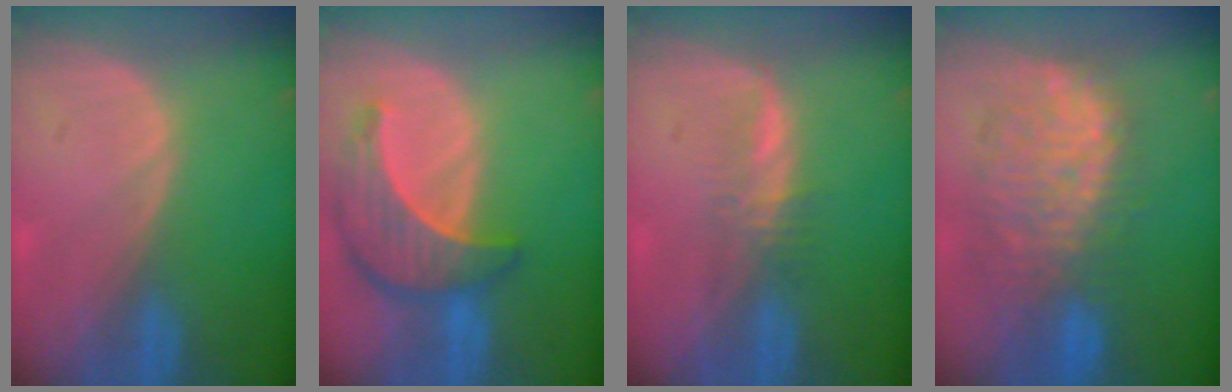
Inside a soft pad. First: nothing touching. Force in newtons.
{"total": 8.7, "press": 7.9, "slide": 3.7}
{"total": 2.8, "press": 2.7, "slide": 0.5}
{"total": 10.2, "press": 9.7, "slide": 3.2}